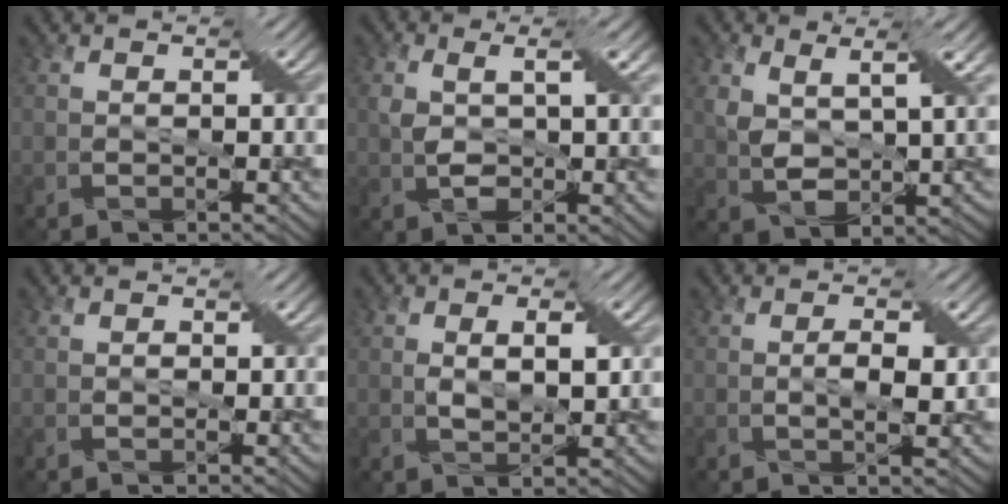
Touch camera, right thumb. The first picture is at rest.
{"total": 4.6, "force": [0.3, 1.8, 4.2], "torque": [-0.080, 0.001, 0.007]}
{"total": 5.0, "force": [1.8, 2.5, 3.9], "torque": [-0.091, -0.008, 0.037]}
{"total": 0.6, "force": [-0.1, 0.5, 0.3], "torque": [-0.003, -0.002, -0.001]}
{"total": 2.6, "force": [0.5, 1.2, 2.2], "torque": [-0.041, 0.001, 0.011]}
{"total": 1.8, "force": [0.1, 0.5, 1.7], "torque": [-0.030, 0.000, 0.002]}